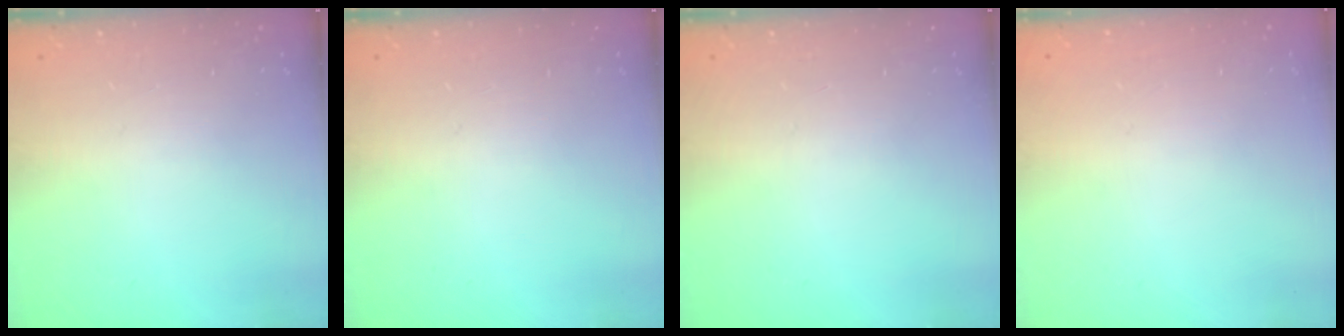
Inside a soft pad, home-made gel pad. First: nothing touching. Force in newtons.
{"total": 0.0}
{"total": 0.0}
{"total": 0.0}